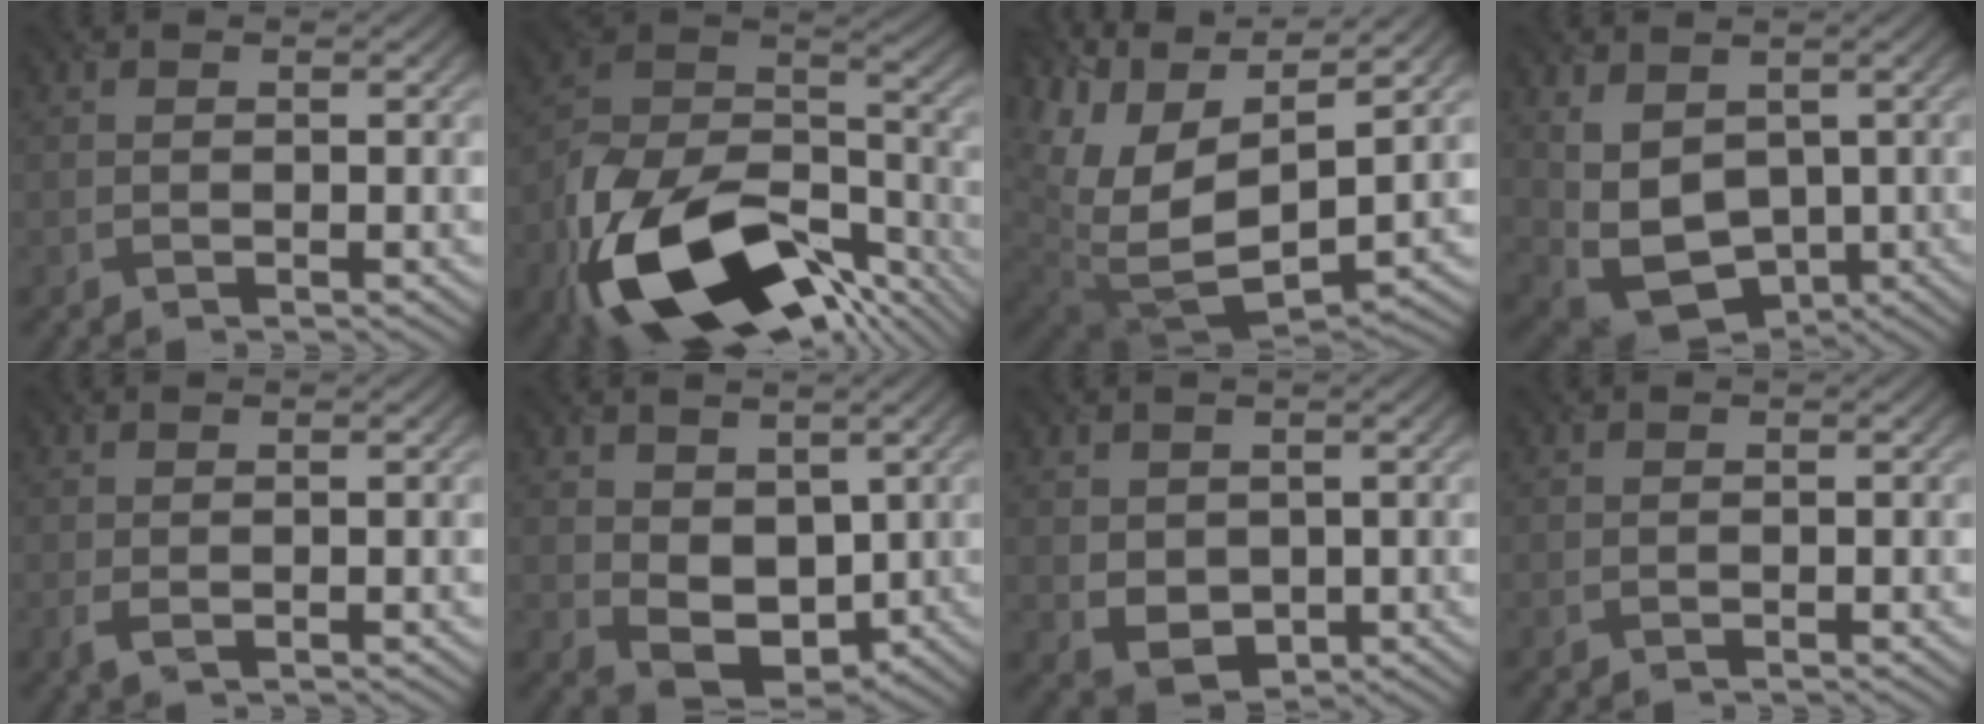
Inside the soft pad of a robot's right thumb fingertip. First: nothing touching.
{"total": 21.0, "force": [-12.8, 10.8, 12.7], "torque": [-0.279, -0.060, -0.193]}
{"total": 16.2, "force": [4.3, 8.7, 13.0], "torque": [-0.269, -0.001, 0.115]}
{"total": 8.0, "force": [0.9, 5.7, 5.6], "torque": [-0.143, -0.023, 0.024]}
{"total": 1.2, "force": [-0.1, 0.7, 1.0], "torque": [-0.028, -0.003, 0.000]}
{"total": 6.7, "force": [1.1, 4.8, 4.6], "torque": [-0.103, -0.017, 0.023]}
{"total": 3.9, "force": [0.7, 3.1, 2.2], "torque": [-0.067, -0.011, 0.023]}
{"total": 0.0}